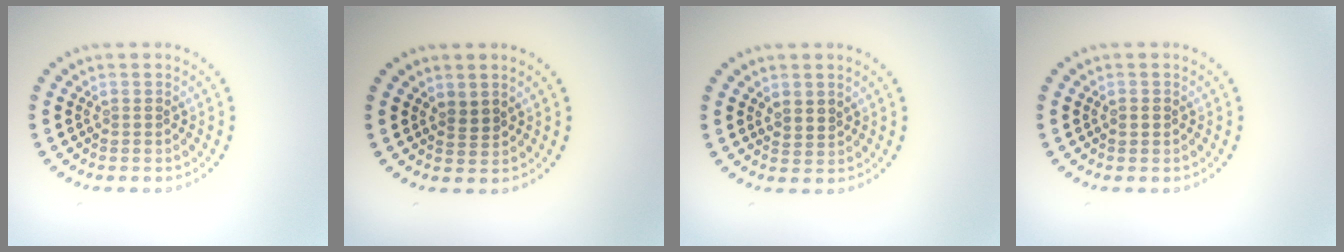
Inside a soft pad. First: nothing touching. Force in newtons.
{"total": 1.2, "press": 0.9, "slide": 0.8}
{"total": 1.5, "press": 1.2, "slide": 0.8}
{"total": 0.9, "press": 0.9, "slide": 0.1}